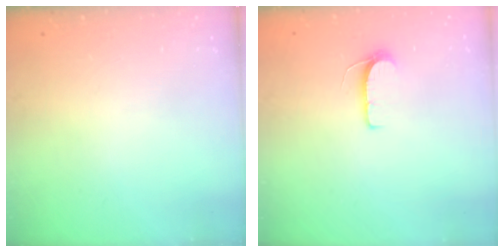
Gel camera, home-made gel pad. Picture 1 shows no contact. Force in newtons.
{"total": 6.1, "press": 6.1, "slide": 0.5}